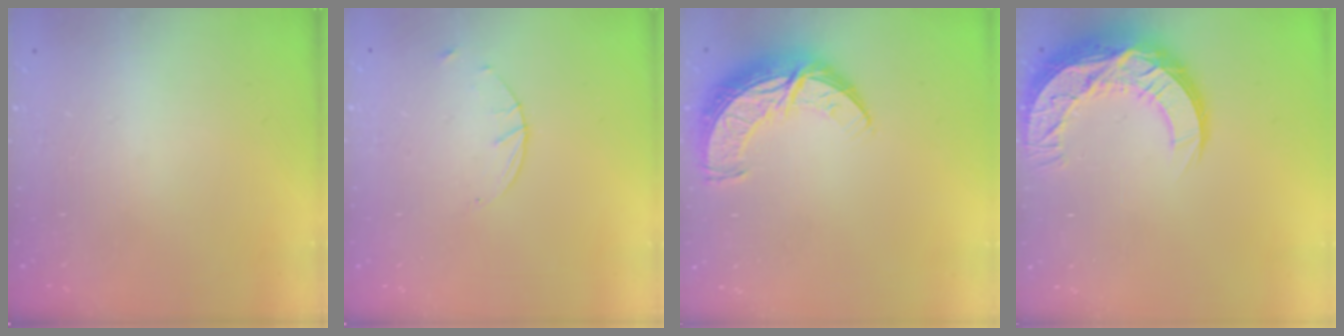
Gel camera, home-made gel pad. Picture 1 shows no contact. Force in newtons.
{"total": 1.7, "press": 1.7, "slide": 0.3}
{"total": 10.6, "press": 10.6, "slide": 0.9}
{"total": 16.0, "press": 16.0, "slide": 1.3}